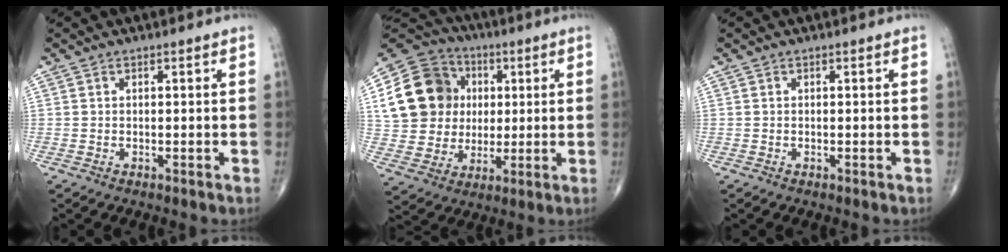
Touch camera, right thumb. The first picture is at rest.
{"total": 18.3, "force": [3.5, 16.0, 8.2], "torque": [-0.129, 0.021, 0.073]}
{"total": 0.0}